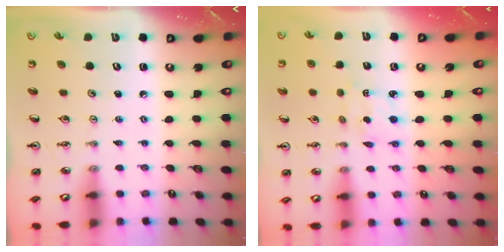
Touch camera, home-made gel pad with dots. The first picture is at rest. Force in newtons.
{"total": 2.3, "press": 2.3, "slide": 0.6}